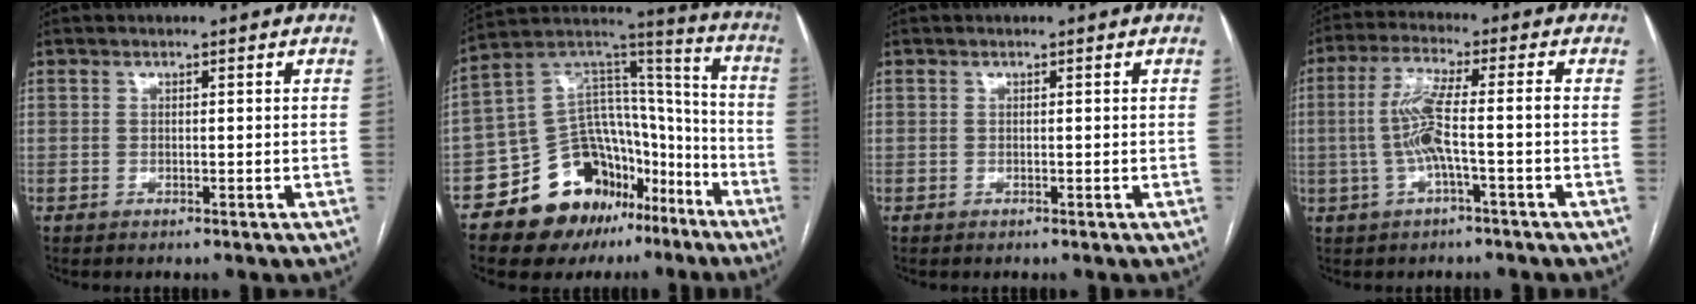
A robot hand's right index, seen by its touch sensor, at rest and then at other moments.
{"total": 18.6, "force": [-11.3, 11.5, 9.3], "torque": [-0.132, 0.081, -0.176]}
{"total": 0.0}
{"total": 7.2, "force": [-1.1, 0.6, 7.1], "torque": [-0.152, 0.018, -0.022]}